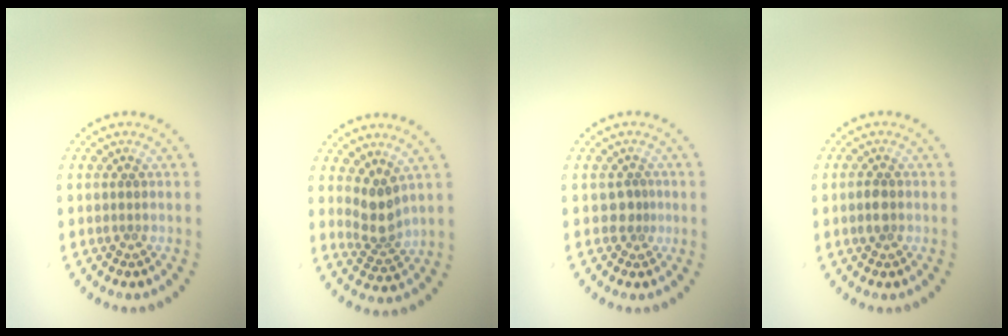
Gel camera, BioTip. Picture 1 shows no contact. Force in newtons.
{"total": 2.8, "press": 2.2, "slide": 1.7}
{"total": 1.1, "press": 0.7, "slide": 0.9}
{"total": 1.4, "press": 1.4, "slide": 0.2}